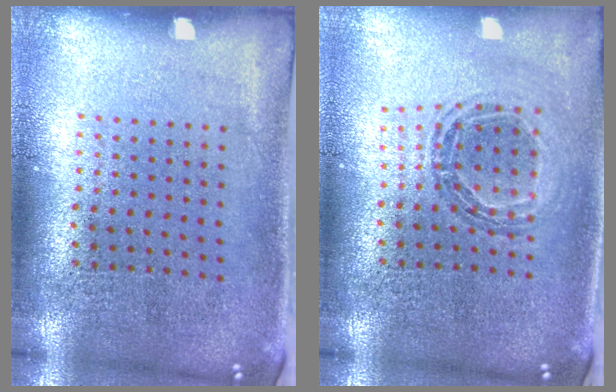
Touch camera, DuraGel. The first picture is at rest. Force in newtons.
{"total": 0.9, "press": 0.9, "slide": 0.0}